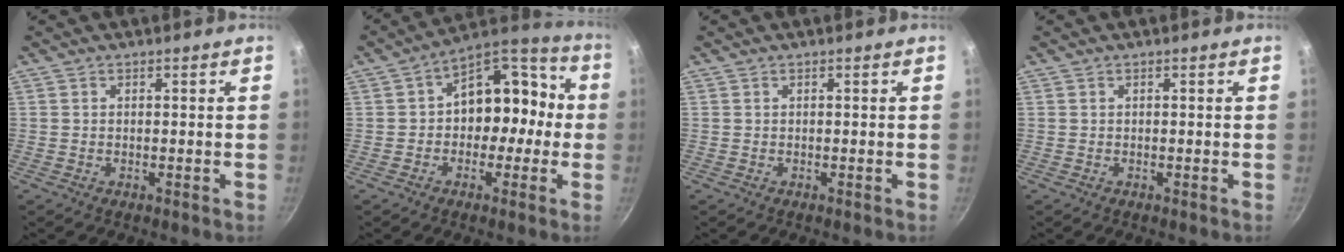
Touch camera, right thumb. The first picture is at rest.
{"total": 14.7, "force": [0.1, 9.4, 11.3], "torque": [-0.106, 0.048, -0.013]}
{"total": 0.0}
{"total": 0.0}